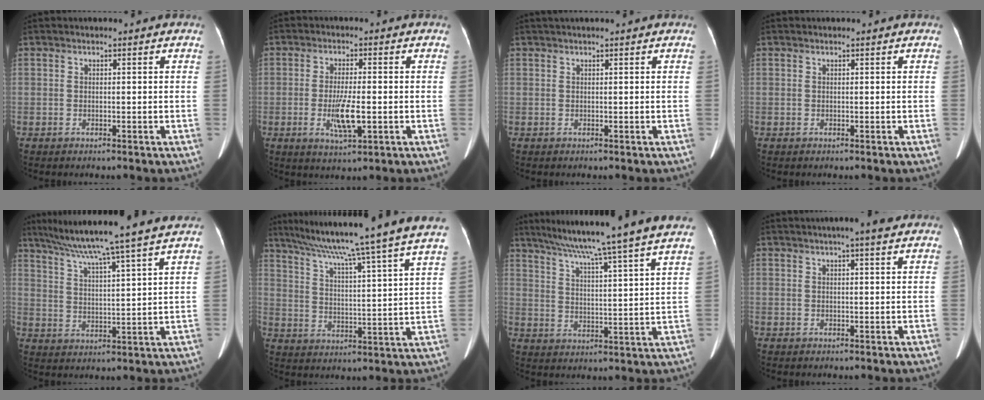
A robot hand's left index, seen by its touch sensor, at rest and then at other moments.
{"total": 5.9, "force": [-1.3, 1.1, 5.6], "torque": [-0.112, -0.012, -0.020]}
{"total": 2.9, "force": [2.4, -0.2, 1.6], "torque": [-0.017, 0.036, 0.040]}
{"total": 0.0}
{"total": 16.6, "force": [13.9, -2.3, 8.7], "torque": [-0.146, -0.002, 0.202]}
{"total": 25.4, "force": [21.6, -2.4, 13.2], "torque": [-0.221, -0.034, 0.294]}
{"total": 20.9, "force": [17.9, -2.4, 10.6], "torque": [-0.177, -0.020, 0.241]}
{"total": 4.8, "force": [3.7, 0.1, 3.0], "torque": [-0.045, 0.018, 0.051]}